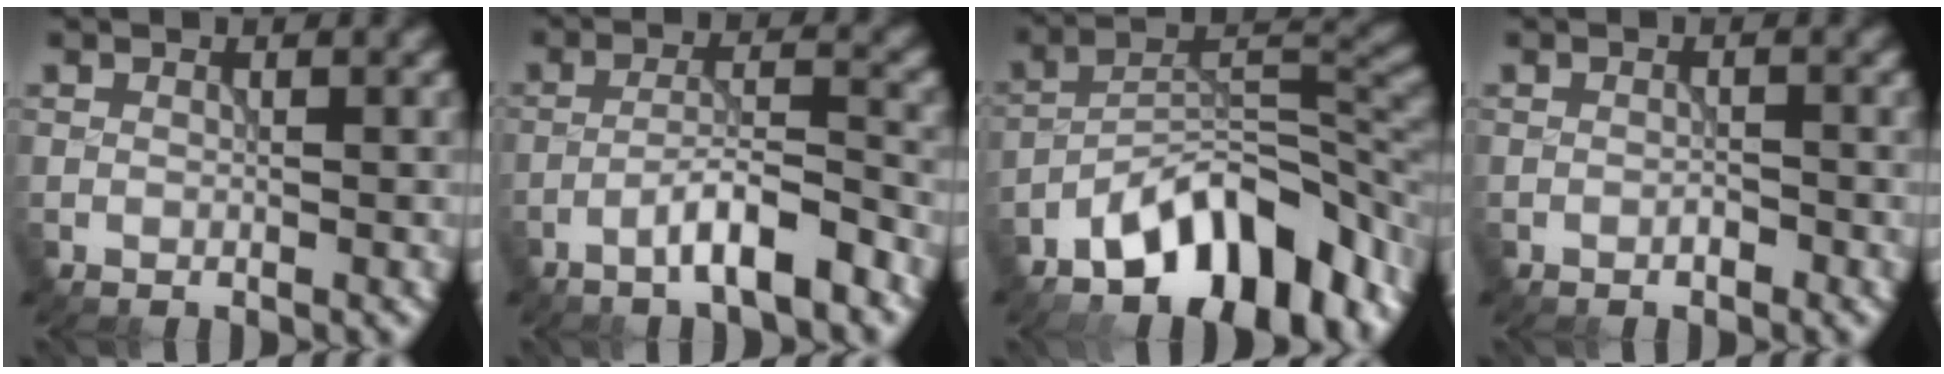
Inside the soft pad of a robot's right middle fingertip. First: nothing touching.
{"total": 4.9, "force": [-3.1, 0.7, 3.8], "torque": [-0.064, 0.012, -0.060]}
{"total": 11.7, "force": [-7.3, 5.0, 7.6], "torque": [-0.103, 0.008, -0.136]}
{"total": 0.7, "force": [-0.5, 0.3, 0.4], "torque": [-0.007, 0.001, -0.008]}